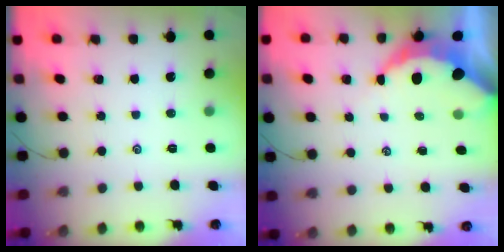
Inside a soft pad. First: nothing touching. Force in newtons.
{"total": 6.6, "press": 6.6, "slide": 0.7}